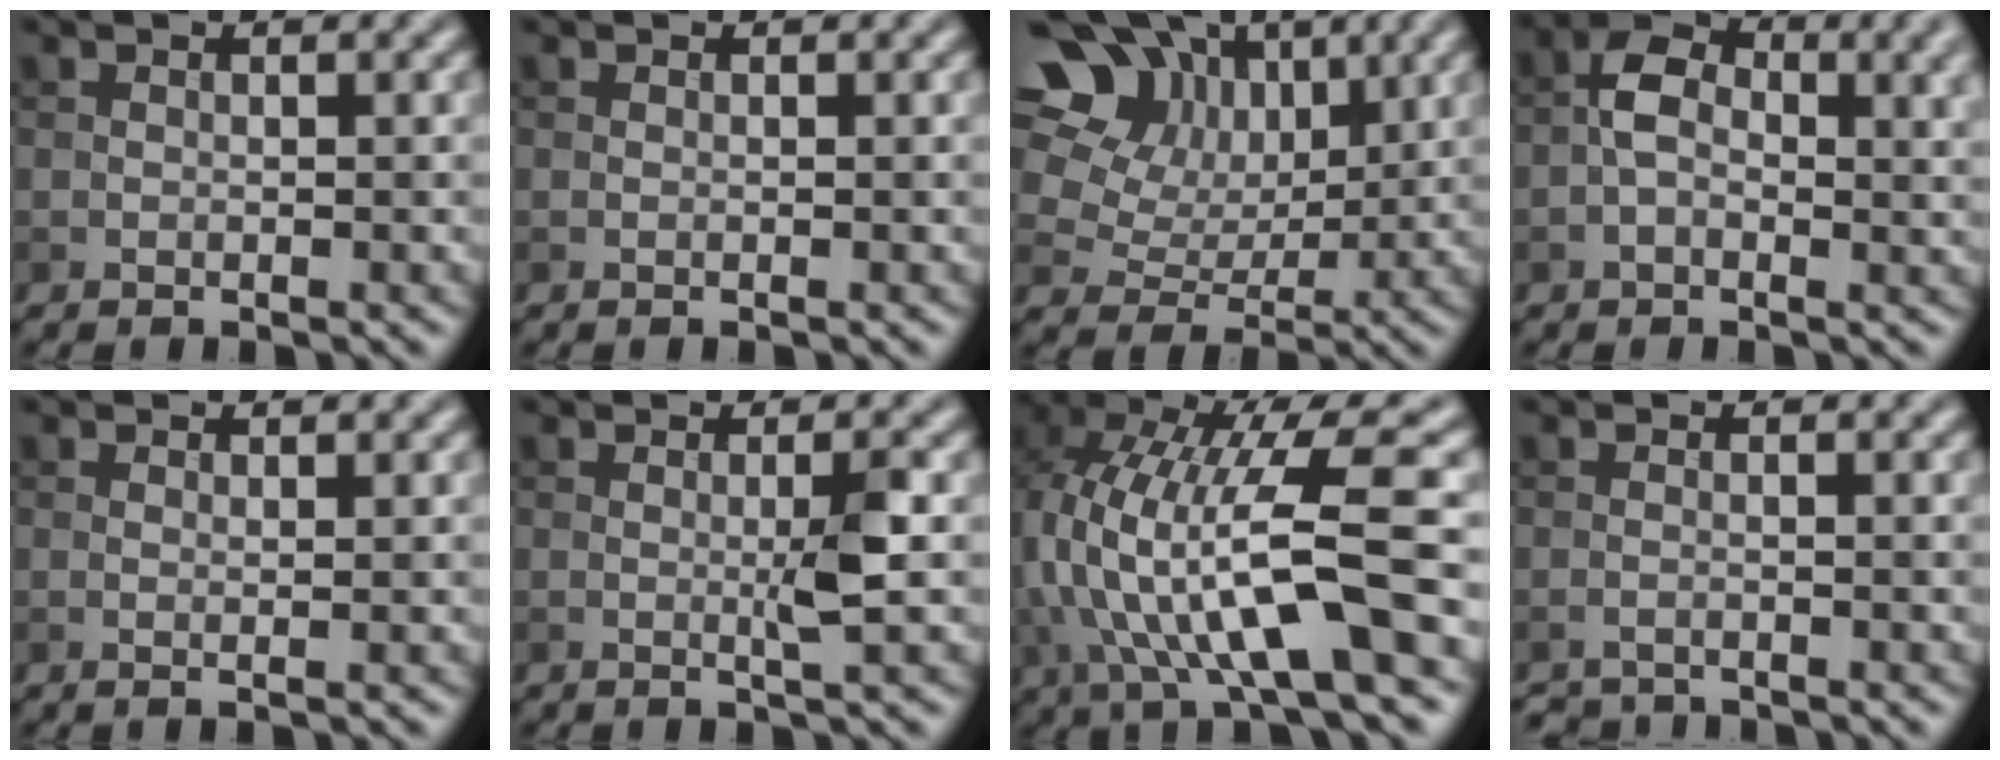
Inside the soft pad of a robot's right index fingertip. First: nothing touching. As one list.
[{"total": 0.0}, {"total": 15.2, "force": [8.1, 10.5, 7.5], "torque": [-0.191, 0.039, 0.160]}, {"total": 6.2, "force": [0.0, 3.7, 5.0], "torque": [-0.086, 0.003, -0.013]}, {"total": 0.8, "force": [0.1, 0.1, 0.8], "torque": [-0.012, -0.001, 0.000]}, {"total": 2.3, "force": [0.0, 0.1, 2.3], "torque": [-0.046, -0.003, -0.002]}, {"total": 11.7, "force": [-1.0, 3.9, 11.0], "torque": [-0.218, 0.007, -0.021]}, {"total": 1.7, "force": [-1.6, 0.3, 0.5], "torque": [-0.002, -0.011, -0.035]}]